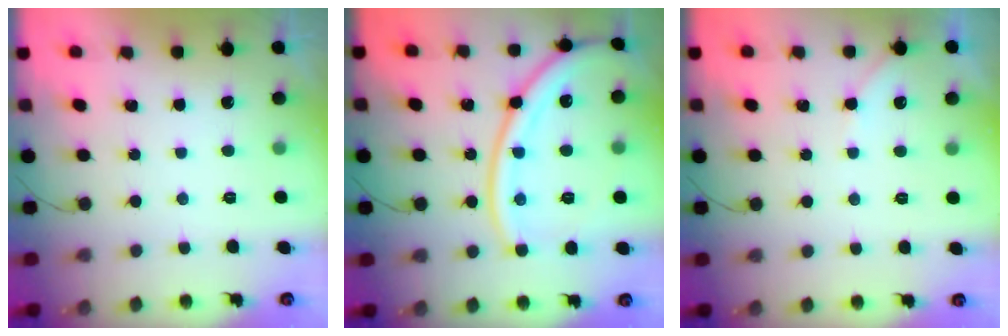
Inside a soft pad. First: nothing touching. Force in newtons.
{"total": 18.4, "press": 18.3, "slide": 2.1}
{"total": 3.6, "press": 3.5, "slide": 0.5}